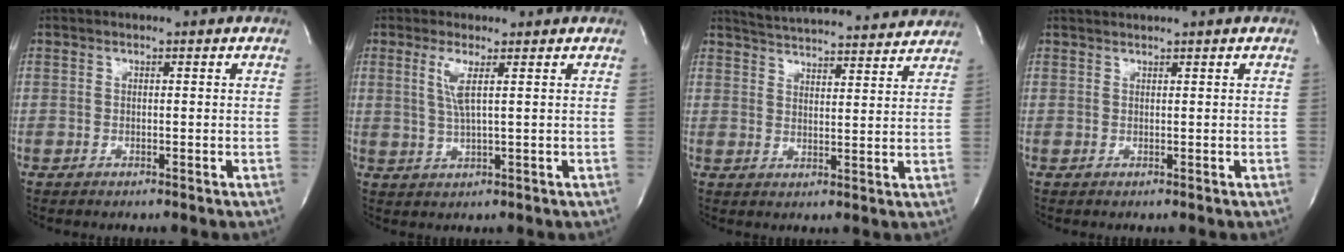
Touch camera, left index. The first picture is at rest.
{"total": 3.3, "force": [1.1, -0.2, 3.1], "torque": [-0.074, -0.008, 0.024]}
{"total": 18.1, "force": [17.2, 2.1, 5.3], "torque": [-0.086, 0.006, 0.227]}
{"total": 1.7, "force": [1.5, -0.7, 0.4], "torque": [-0.006, 0.011, 0.032]}